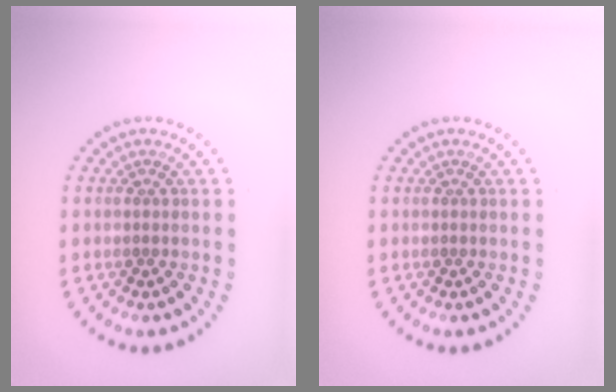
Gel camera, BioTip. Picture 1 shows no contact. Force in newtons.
{"total": 0.0}